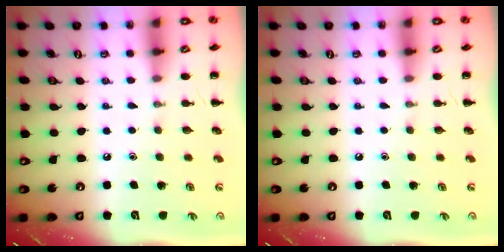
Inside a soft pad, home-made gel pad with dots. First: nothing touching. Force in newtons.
{"total": 0.0}